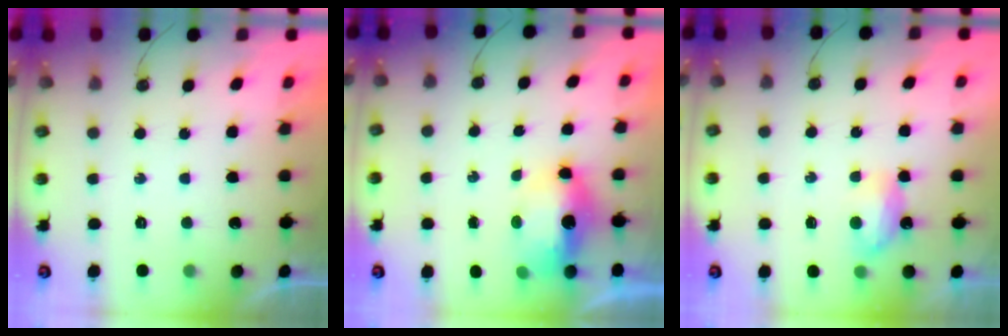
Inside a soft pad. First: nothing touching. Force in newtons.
{"total": 10.8, "press": 8.3, "slide": 7.0}
{"total": 5.6, "press": 5.5, "slide": 0.7}